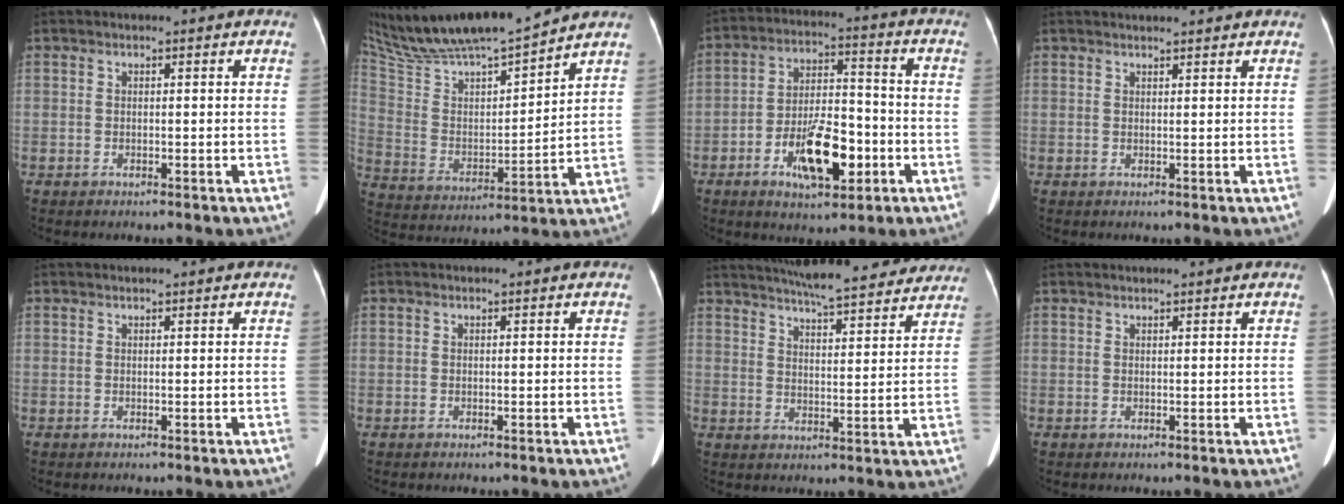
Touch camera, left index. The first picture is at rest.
{"total": 21.2, "force": [18.8, 2.0, 9.4], "torque": [-0.186, 0.008, 0.335]}
{"total": 12.0, "force": [-4.7, 4.6, 10.0], "torque": [-0.185, 0.009, -0.076]}
{"total": 4.0, "force": [3.7, 0.4, 1.2], "torque": [-0.016, 0.020, 0.047]}
{"total": 1.0, "force": [0.9, 0.1, 0.4], "torque": [-0.006, 0.017, 0.016]}
{"total": 0.0}
{"total": 21.7, "force": [19.4, 3.6, 9.1], "torque": [-0.143, 0.009, 0.253]}
{"total": 2.0, "force": [1.8, 0.3, 0.7], "torque": [-0.007, 0.023, 0.029]}